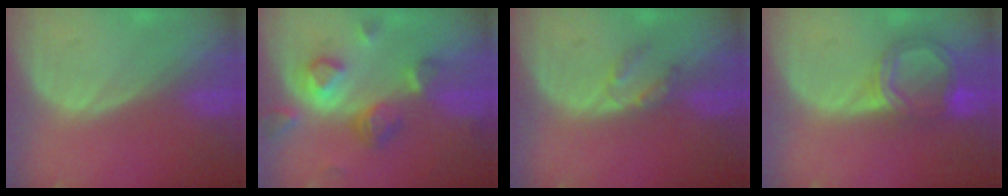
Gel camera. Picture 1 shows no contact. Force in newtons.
{"total": 8.1, "press": 7.2, "slide": 3.7}
{"total": 2.5, "press": 2.5, "slide": 0.3}
{"total": 6.4, "press": 5.9, "slide": 2.7}